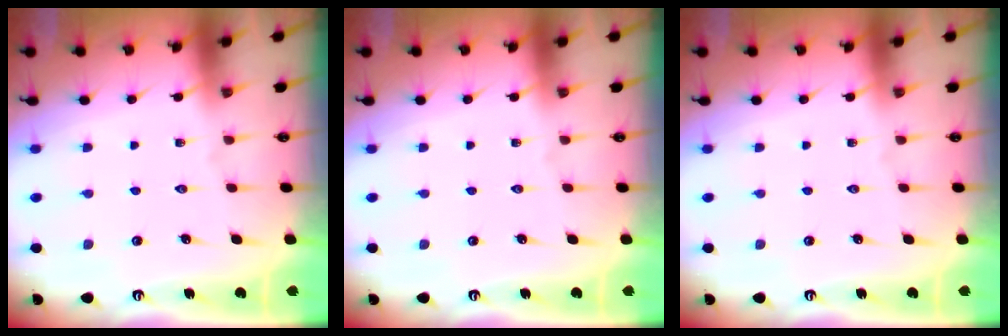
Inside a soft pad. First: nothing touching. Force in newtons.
{"total": 0.0}
{"total": 0.0}